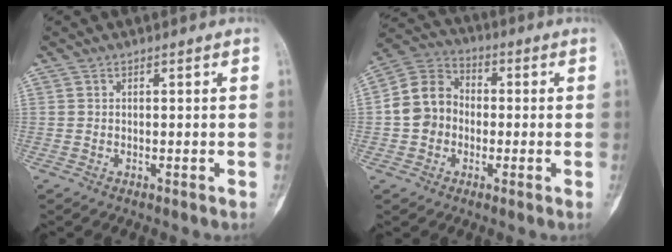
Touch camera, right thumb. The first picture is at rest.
{"total": 9.8, "force": [-1.1, 8.3, 5.1], "torque": [-0.081, 0.036, -0.034]}